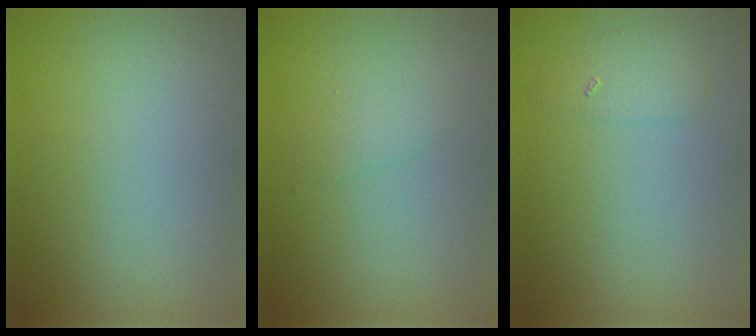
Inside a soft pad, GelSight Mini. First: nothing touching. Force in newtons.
{"total": 1.2, "press": 1.2, "slide": 0.1}
{"total": 1.5, "press": 1.5, "slide": 0.0}